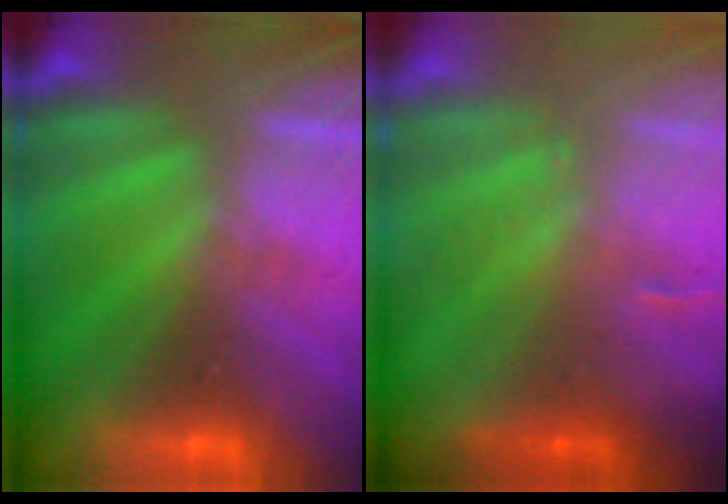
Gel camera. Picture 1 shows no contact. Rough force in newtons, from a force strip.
{"total": 2.7}